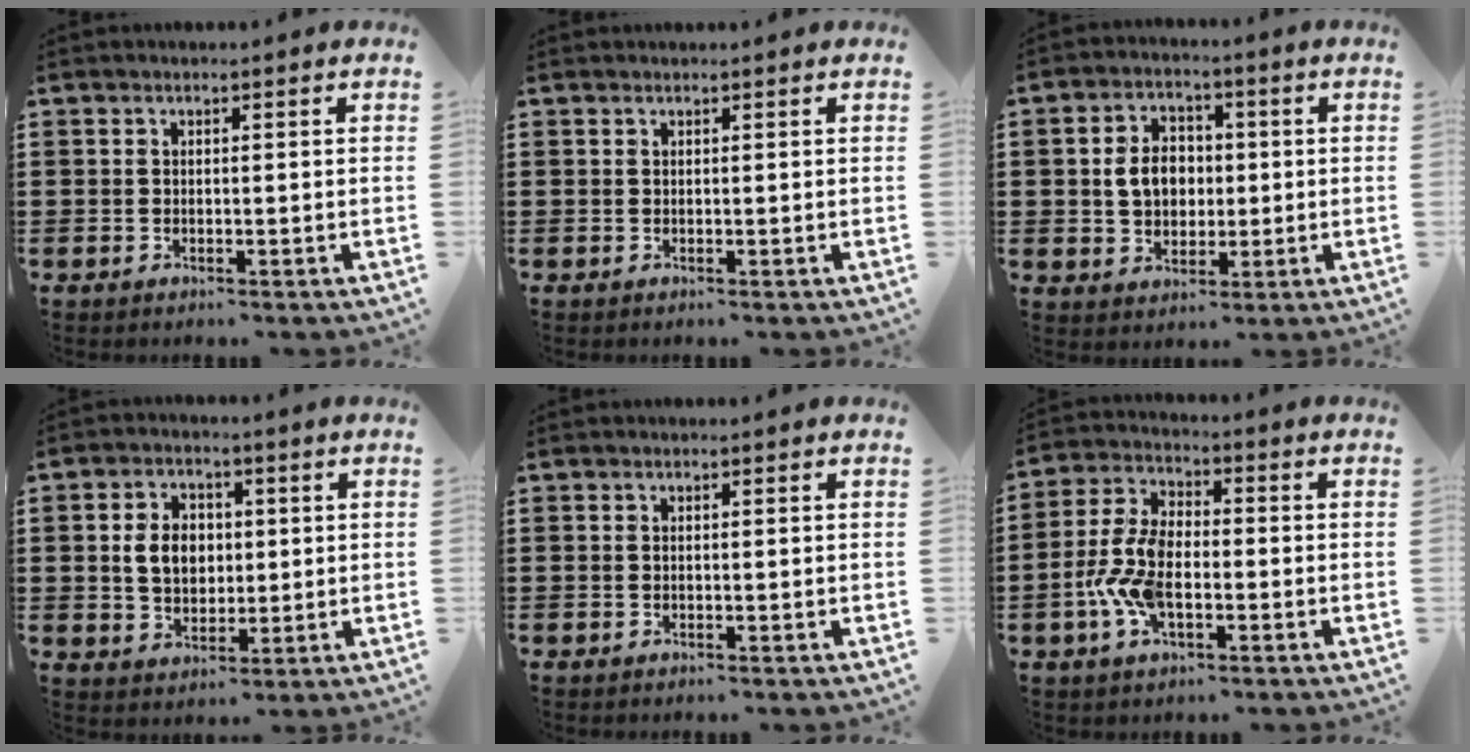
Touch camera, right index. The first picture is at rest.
{"total": 0.0}
{"total": 6.2, "force": [0.1, 4.8, 4.0], "torque": [-0.087, 0.010, -0.005]}
{"total": 6.2, "force": [0.5, 4.6, 4.1], "torque": [-0.097, 0.007, 0.000]}
{"total": 0.0}
{"total": 8.2, "force": [-2.2, 4.2, 6.7], "torque": [-0.163, -0.002, -0.048]}